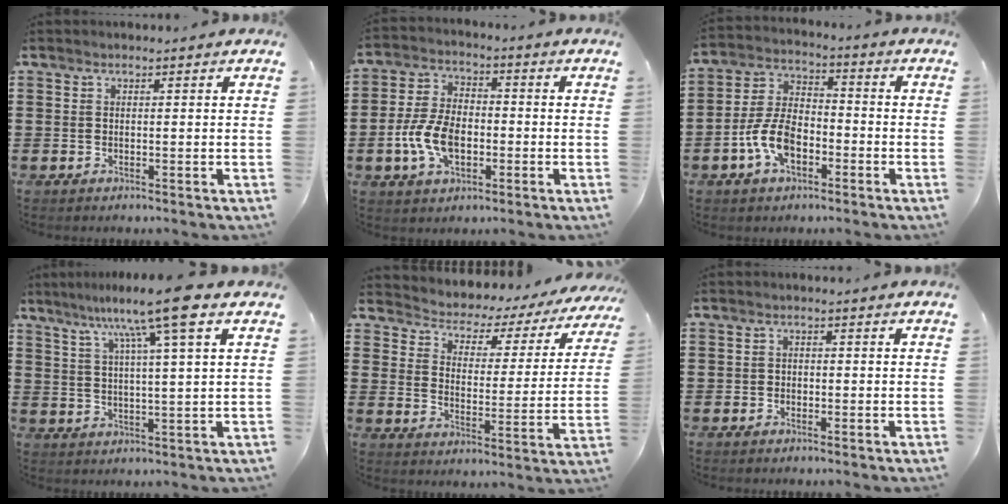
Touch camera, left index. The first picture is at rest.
{"total": 8.5, "force": [-2.4, 5.1, 6.5], "torque": [-0.160, 0.000, -0.052]}
{"total": 8.6, "force": [-3.6, 4.8, 6.1], "torque": [-0.150, 0.005, -0.074]}
{"total": 10.2, "force": [6.1, -0.5, 8.1], "torque": [-0.156, -0.012, 0.095]}
{"total": 2.9, "force": [2.7, 1.1, 0.2], "torque": [-0.026, -0.029, 0.035]}
{"total": 1.1, "force": [-0.8, 0.8, 0.2], "torque": [-0.008, 0.003, -0.019]}